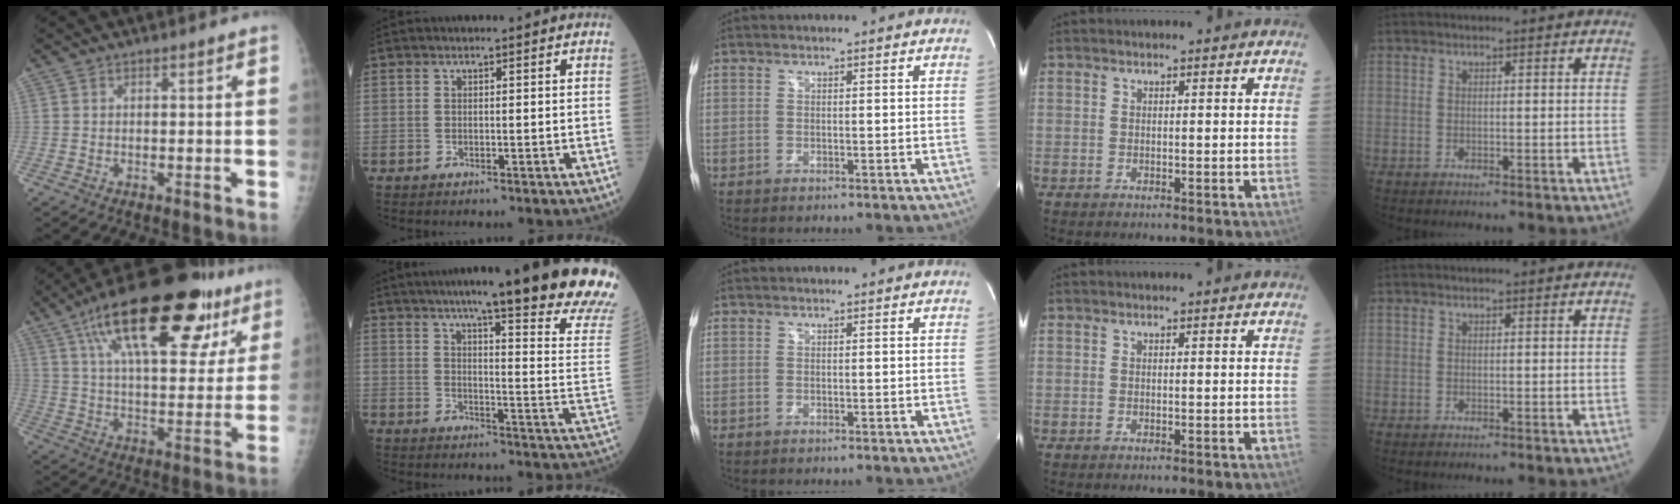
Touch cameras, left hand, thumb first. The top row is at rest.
{"thumb": {"total": 28.6, "force": [15.0, 11.6, 21.3], "torque": [-0.305, -0.008, 0.233]}, "index": {"total": 27.5, "force": [22.4, 0.5, 15.9], "torque": [-0.178, -0.080, 0.270]}}